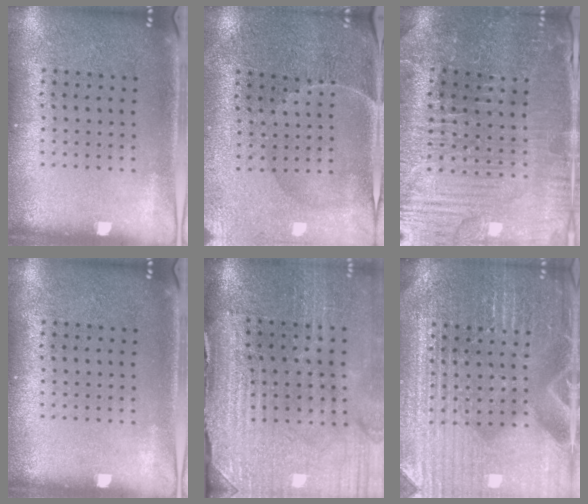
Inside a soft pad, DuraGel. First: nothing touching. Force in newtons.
{"total": 0.7, "press": 0.6, "slide": 0.4}
{"total": 3.7, "press": 3.7, "slide": 0.4}
{"total": 0.0}
{"total": 4.0, "press": 3.4, "slide": 2.0}
{"total": 4.7, "press": 4.4, "slide": 1.5}